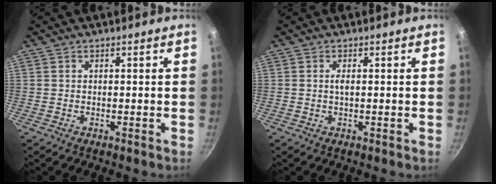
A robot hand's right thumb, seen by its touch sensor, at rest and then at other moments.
{"total": 1.1, "force": [0.1, 0.4, 1.1], "torque": [-0.021, 0.000, 0.001]}